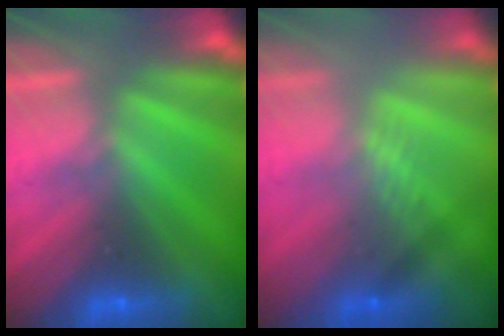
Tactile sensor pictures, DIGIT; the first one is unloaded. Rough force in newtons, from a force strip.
{"total": 2.3}